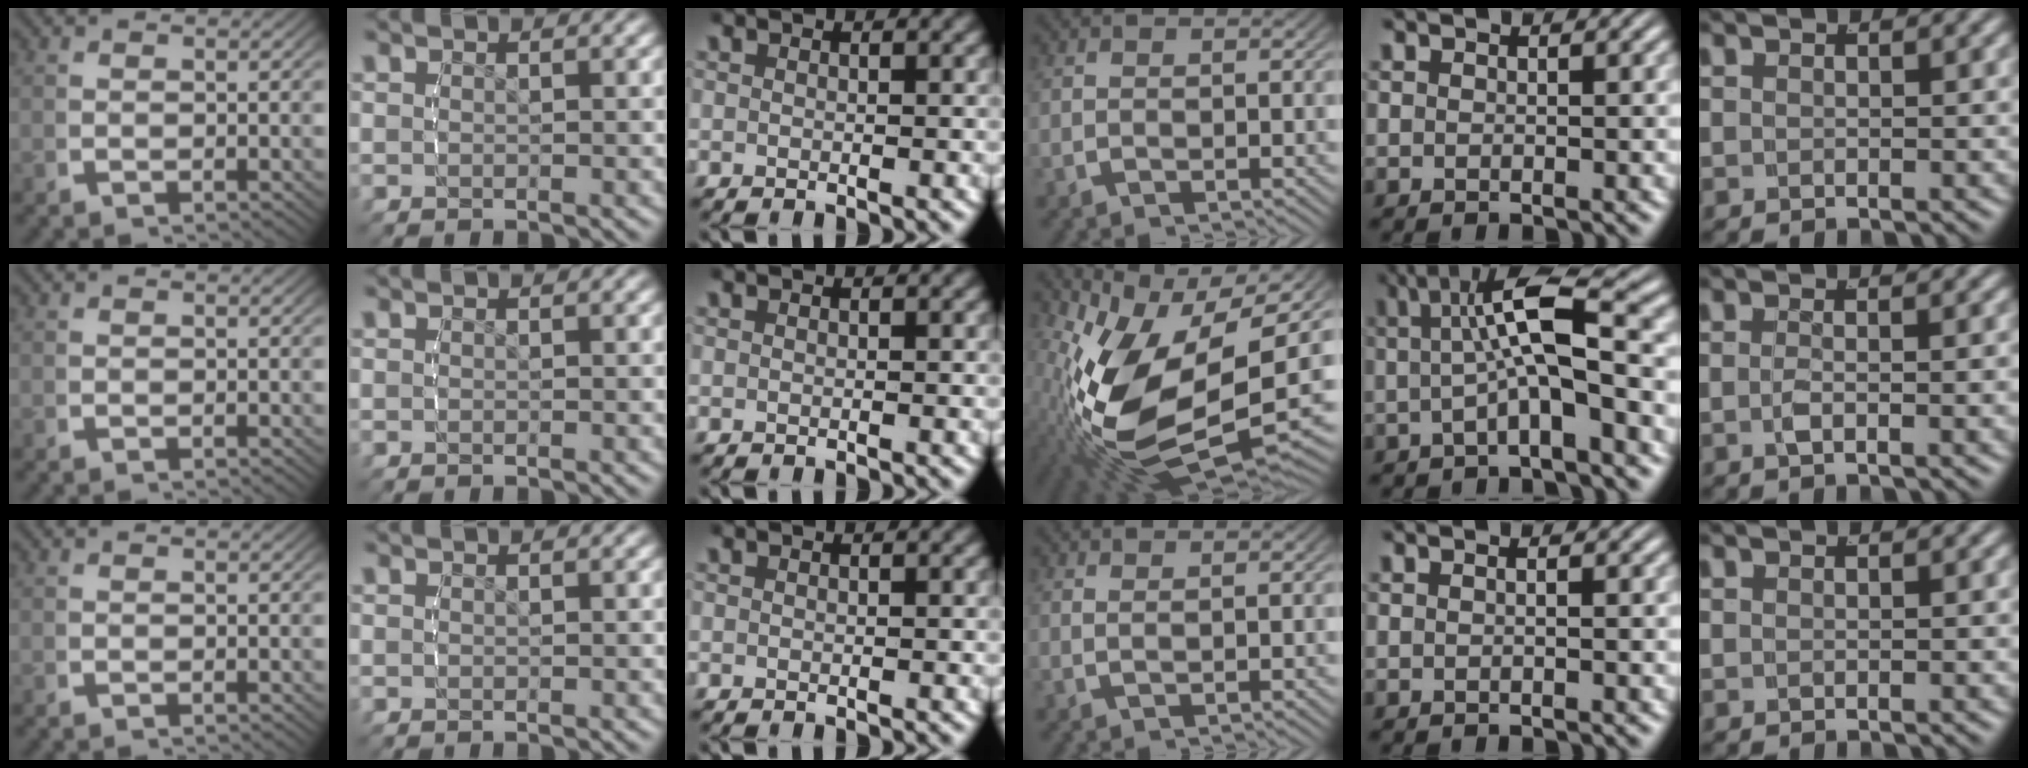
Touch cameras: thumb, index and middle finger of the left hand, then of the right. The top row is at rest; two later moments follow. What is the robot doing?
{"motion": "lift_and_place", "object": "button"}